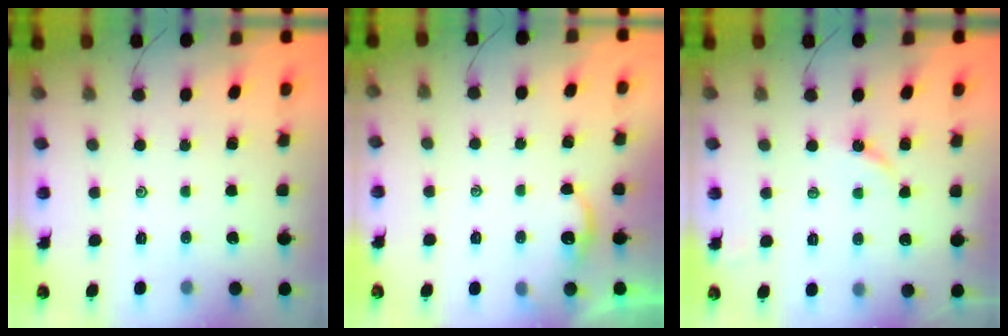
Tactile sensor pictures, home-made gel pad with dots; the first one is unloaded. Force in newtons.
{"total": 2.2, "press": 2.2, "slide": 0.2}
{"total": 3.5, "press": 3.5, "slide": 0.4}